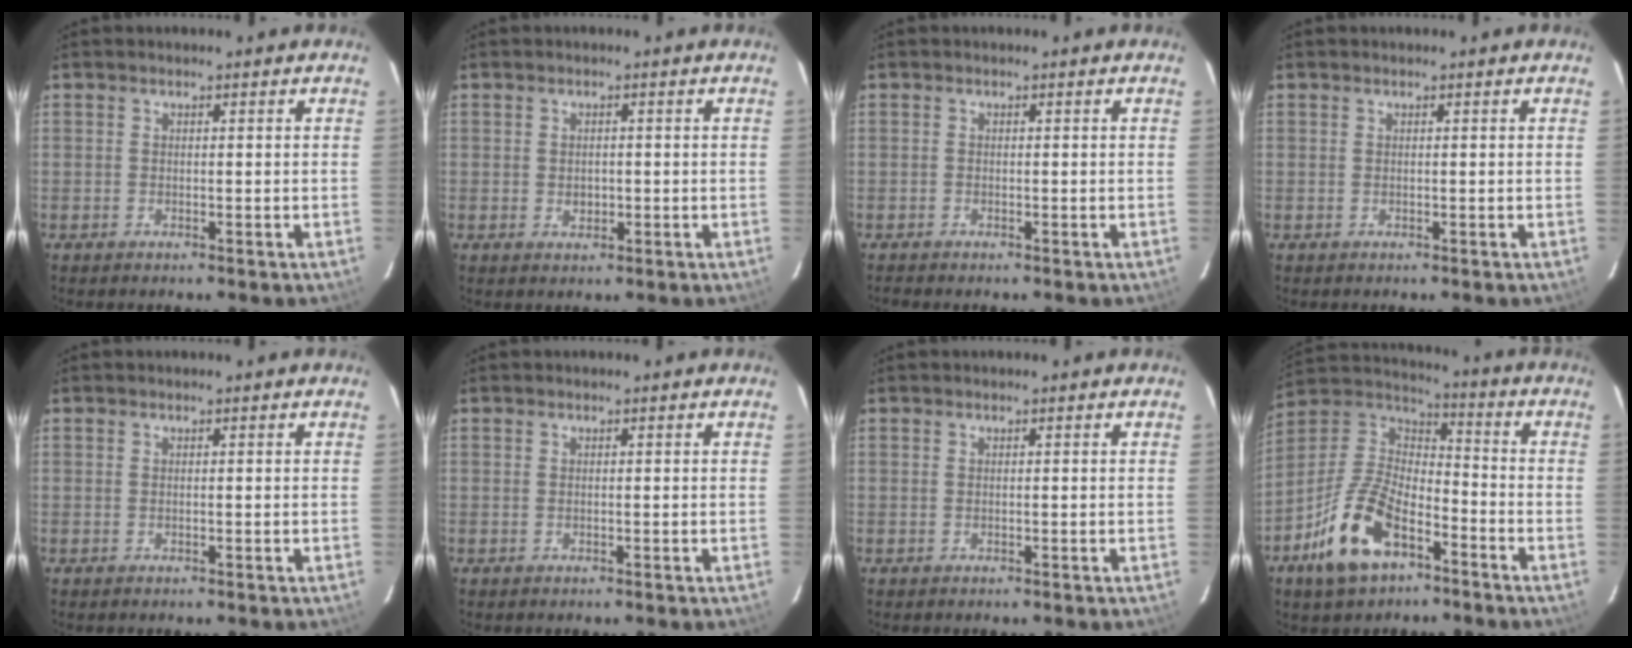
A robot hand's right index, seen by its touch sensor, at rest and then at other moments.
{"total": 1.9, "force": [-0.3, 1.6, 1.1], "torque": [-0.018, 0.004, -0.005]}
{"total": 0.9, "force": [-0.9, 0.2, 0.2], "torque": [-0.009, -0.002, -0.016]}
{"total": 0.0}
{"total": 0.0}
{"total": 0.0}
{"total": 0.0}
{"total": 16.2, "force": [-8.7, 8.1, 11.0], "torque": [-0.234, 0.004, -0.159]}